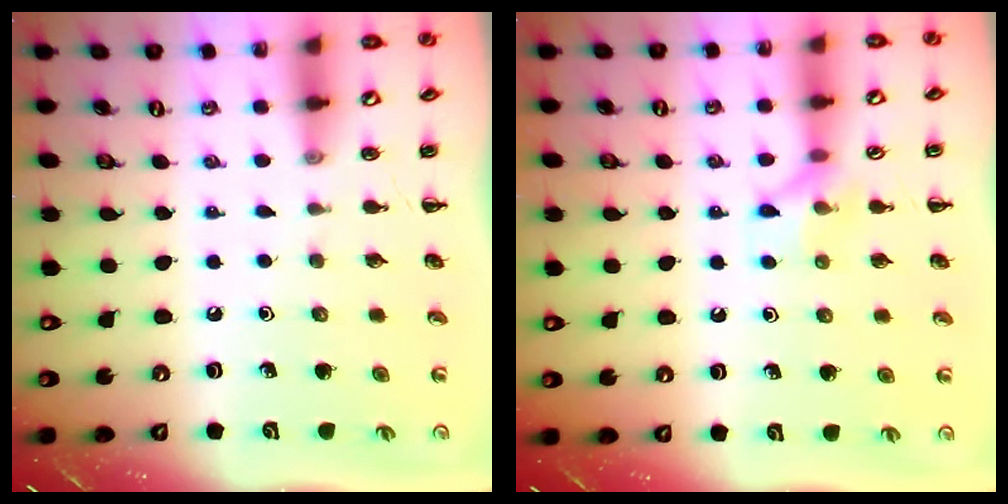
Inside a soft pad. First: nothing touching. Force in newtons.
{"total": 7.3, "press": 7.3, "slide": 0.6}